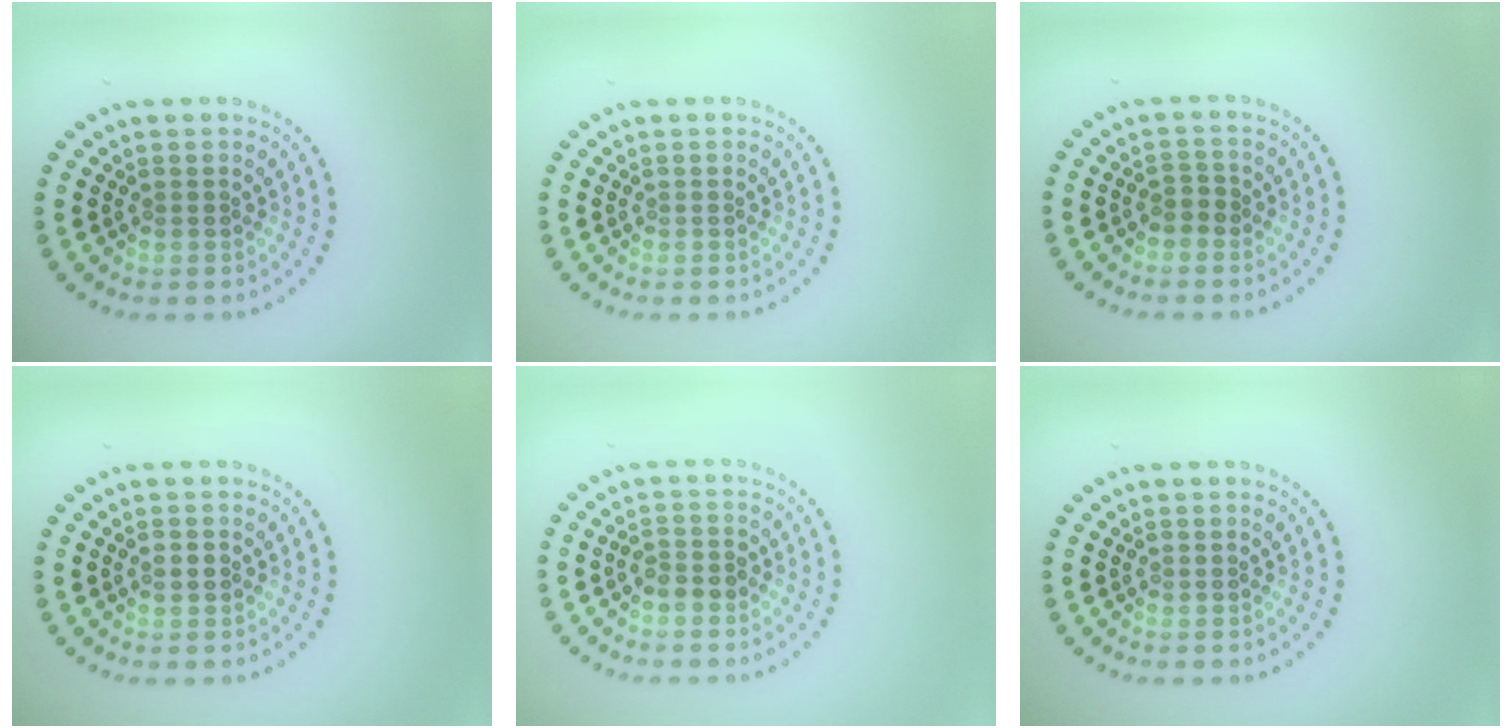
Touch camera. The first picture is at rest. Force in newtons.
{"total": 0.0}
{"total": 0.8, "press": 0.6, "slide": 0.6}
{"total": 1.2, "press": 1.2, "slide": 0.1}
{"total": 1.9, "press": 1.8, "slide": 0.6}
{"total": 0.0}